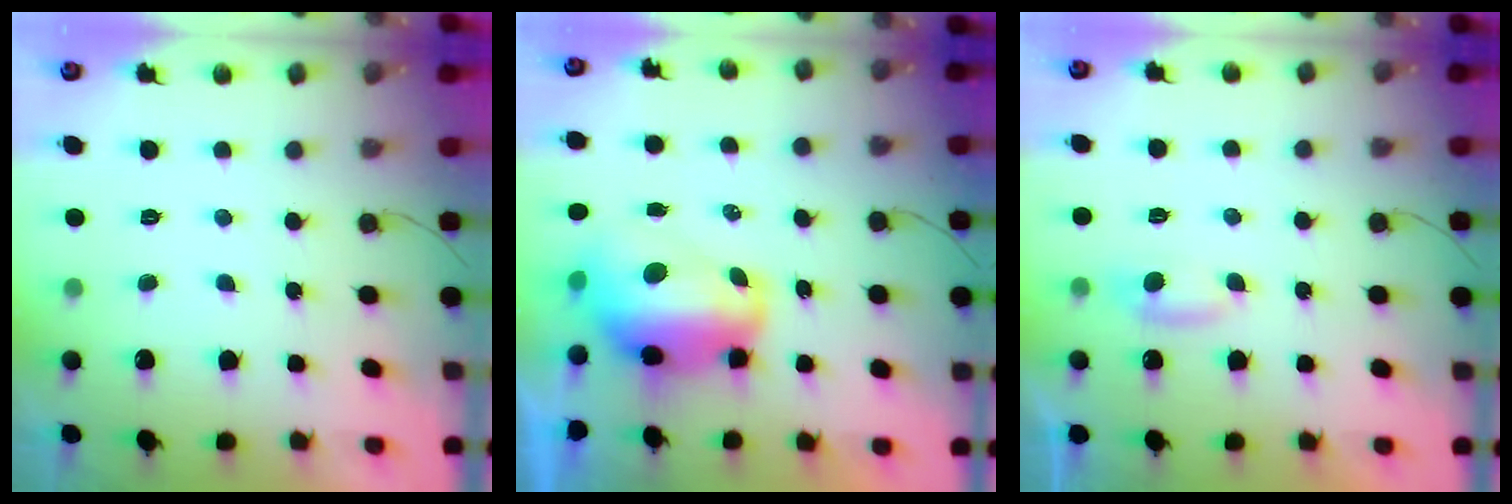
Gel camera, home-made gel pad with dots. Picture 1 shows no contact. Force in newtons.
{"total": 10.5, "press": 10.5, "slide": 1.1}
{"total": 4.5, "press": 4.5, "slide": 0.5}